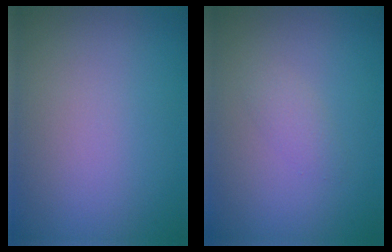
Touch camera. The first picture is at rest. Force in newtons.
{"total": 1.3, "press": 1.3, "slide": 0.0}